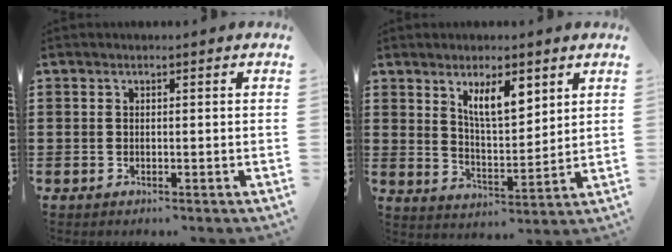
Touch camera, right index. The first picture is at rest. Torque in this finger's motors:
{"motor_torque": [0.50, 0.21, 0.32, 0.14]}